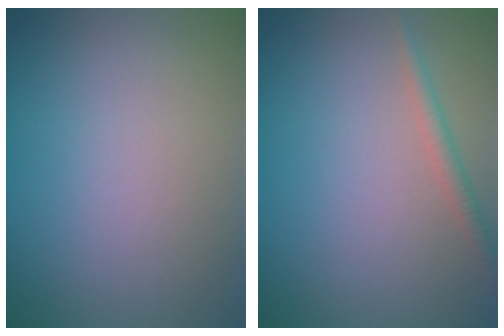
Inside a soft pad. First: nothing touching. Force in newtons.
{"total": 1.5, "press": 1.5, "slide": 0.0}